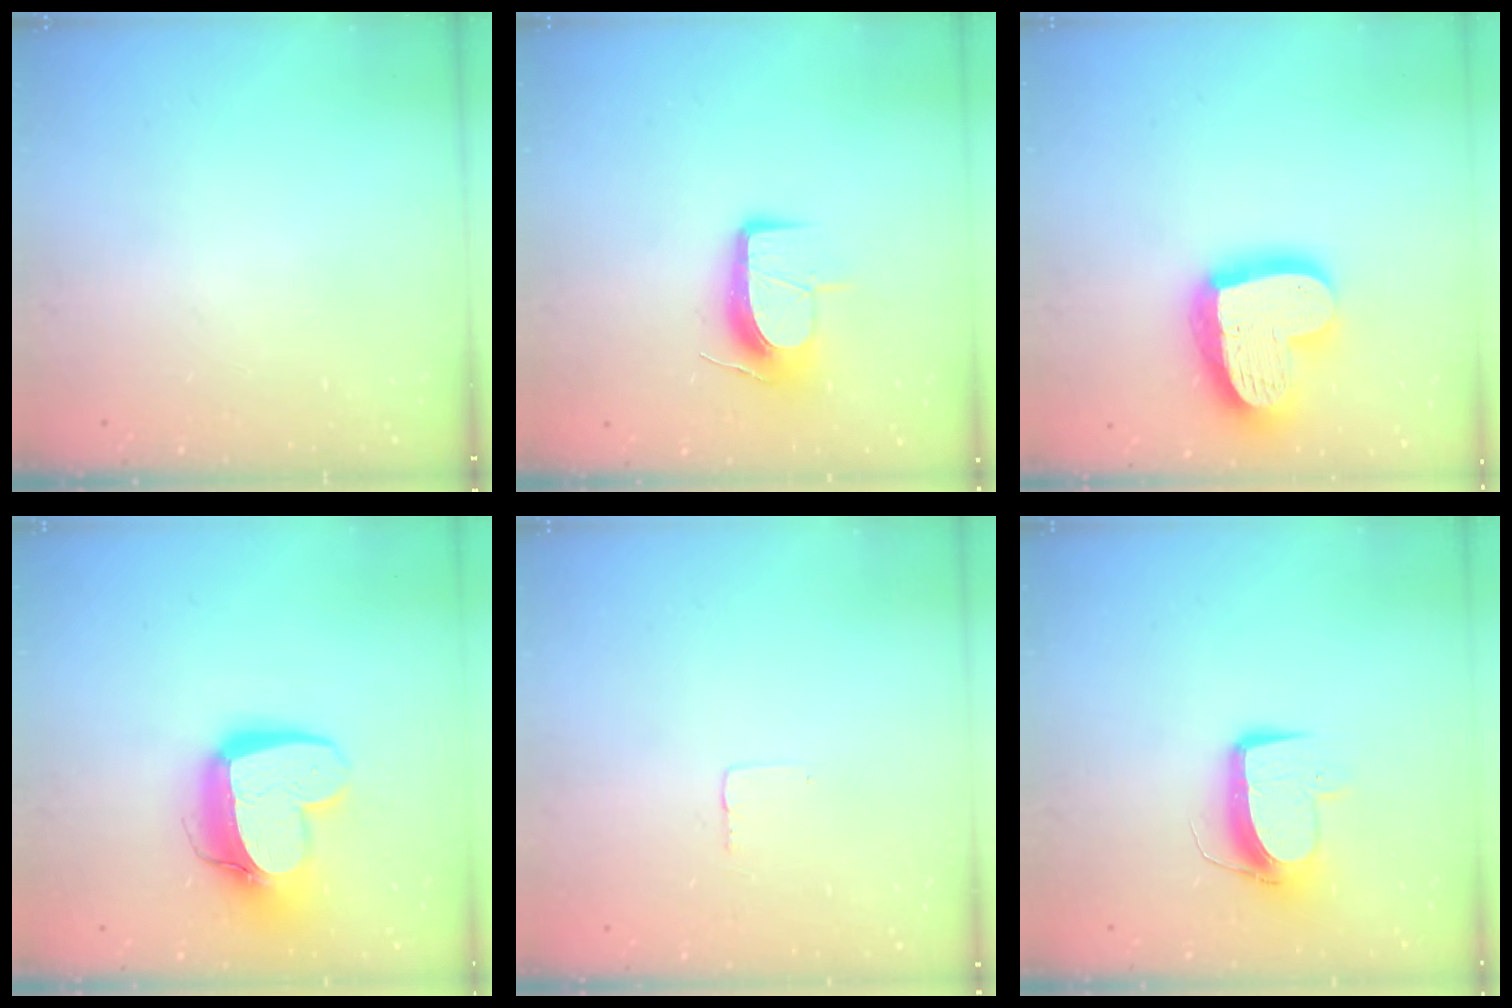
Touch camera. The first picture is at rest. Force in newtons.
{"total": 11.1, "press": 11.1, "slide": 0.5}
{"total": 21.7, "press": 21.6, "slide": 2.0}
{"total": 15.2, "press": 15.2, "slide": 1.4}
{"total": 1.9, "press": 1.9, "slide": 0.1}
{"total": 9.5, "press": 9.5, "slide": 0.9}